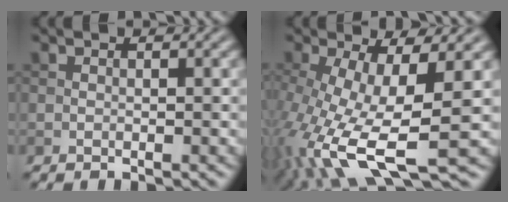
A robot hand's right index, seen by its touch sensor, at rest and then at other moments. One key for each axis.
{"total": 11.4, "fx": -3.1, "fy": 4.2, "fz": 10.1, "tx": -0.217, "ty": -0.026, "tz": -0.047}